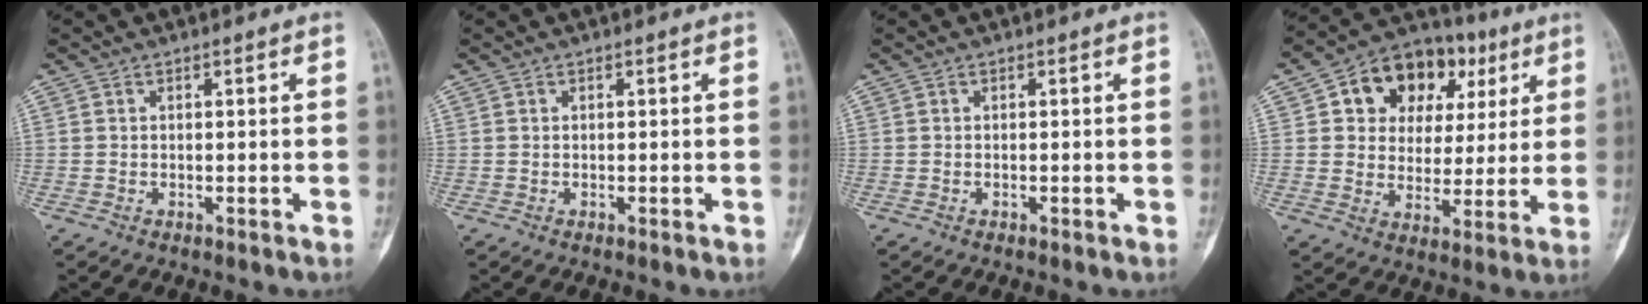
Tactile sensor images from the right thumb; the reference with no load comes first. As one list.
[{"total": 0.0}, {"total": 0.0}, {"total": 16.8, "force": [6.3, 12.4, 9.4], "torque": [-0.086, 0.012, 0.099]}]